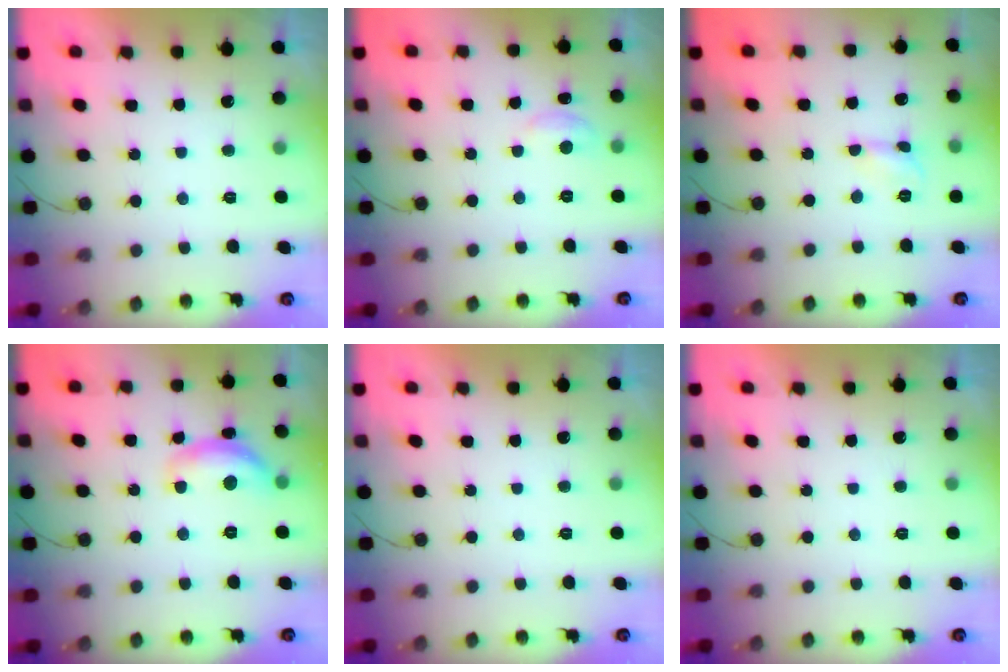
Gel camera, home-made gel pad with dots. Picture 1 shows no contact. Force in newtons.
{"total": 4.5, "press": 4.5, "slide": 0.5}
{"total": 2.7, "press": 2.7, "slide": 0.2}
{"total": 12.1, "press": 12.1, "slide": 0.6}
{"total": 0.0}
{"total": 0.0}